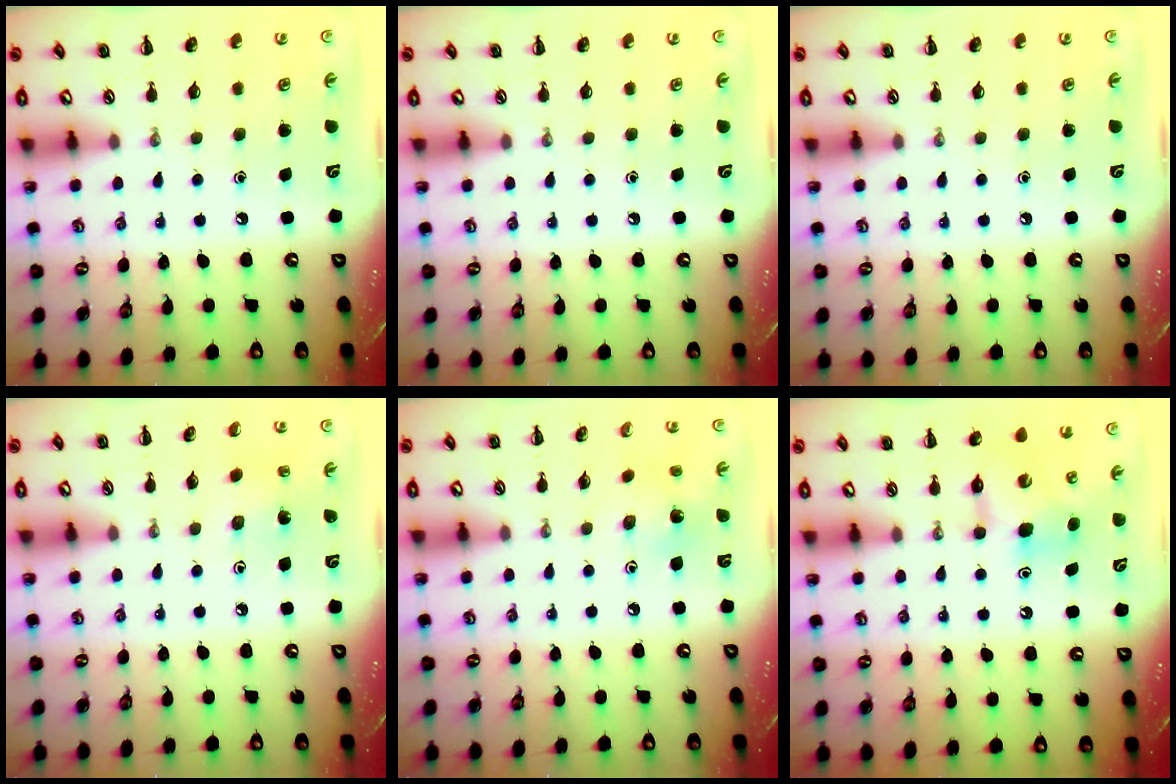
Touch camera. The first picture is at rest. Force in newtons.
{"total": 0.0}
{"total": 0.0}
{"total": 1.4, "press": 1.2, "slide": 0.6}
{"total": 2.6, "press": 2.6, "slide": 0.5}
{"total": 7.5, "press": 7.5, "slide": 0.5}